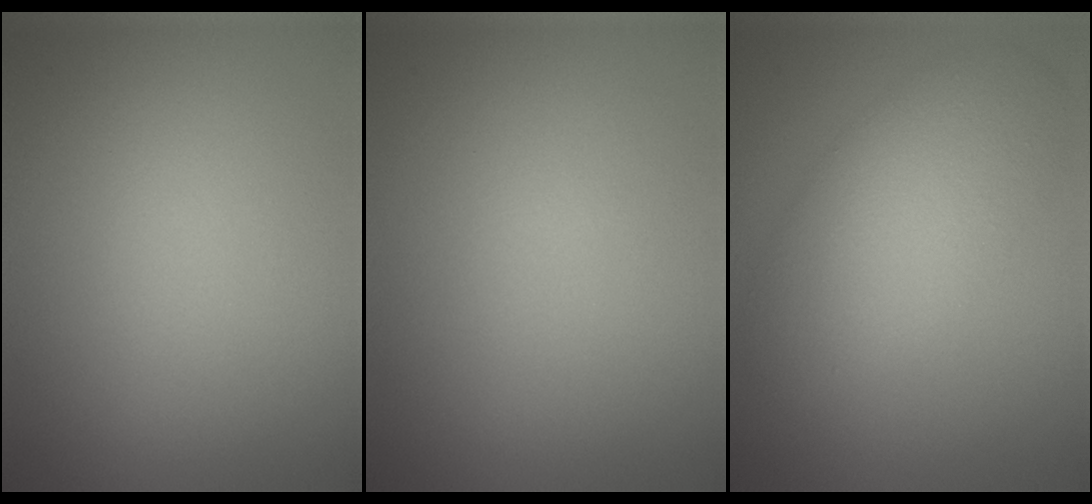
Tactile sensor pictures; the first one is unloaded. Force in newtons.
{"total": 0.0}
{"total": 4.3, "press": 4.3, "slide": 0.3}